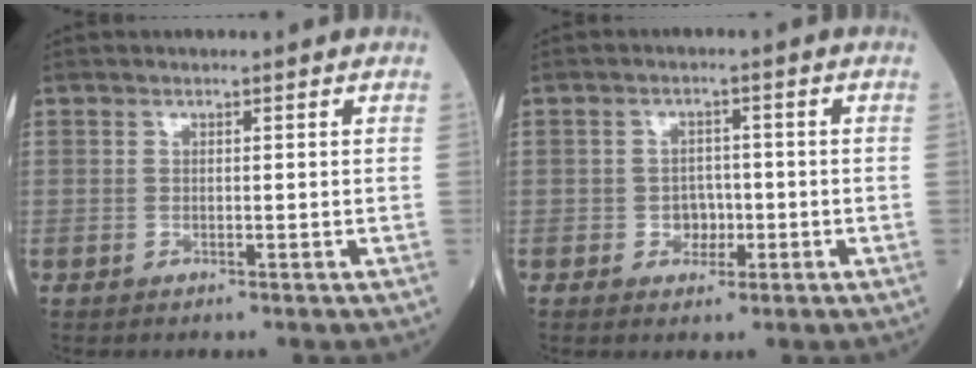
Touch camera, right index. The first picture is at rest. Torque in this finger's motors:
{"motor_torque": [-0.12, -0.09, 0.15, 0.03]}